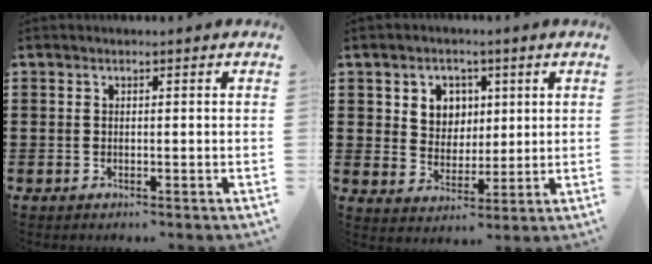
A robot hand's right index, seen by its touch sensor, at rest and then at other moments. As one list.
[{"total": 5.2, "force": [1.9, 4.6, 1.4], "torque": [-0.042, 0.014, 0.030]}]